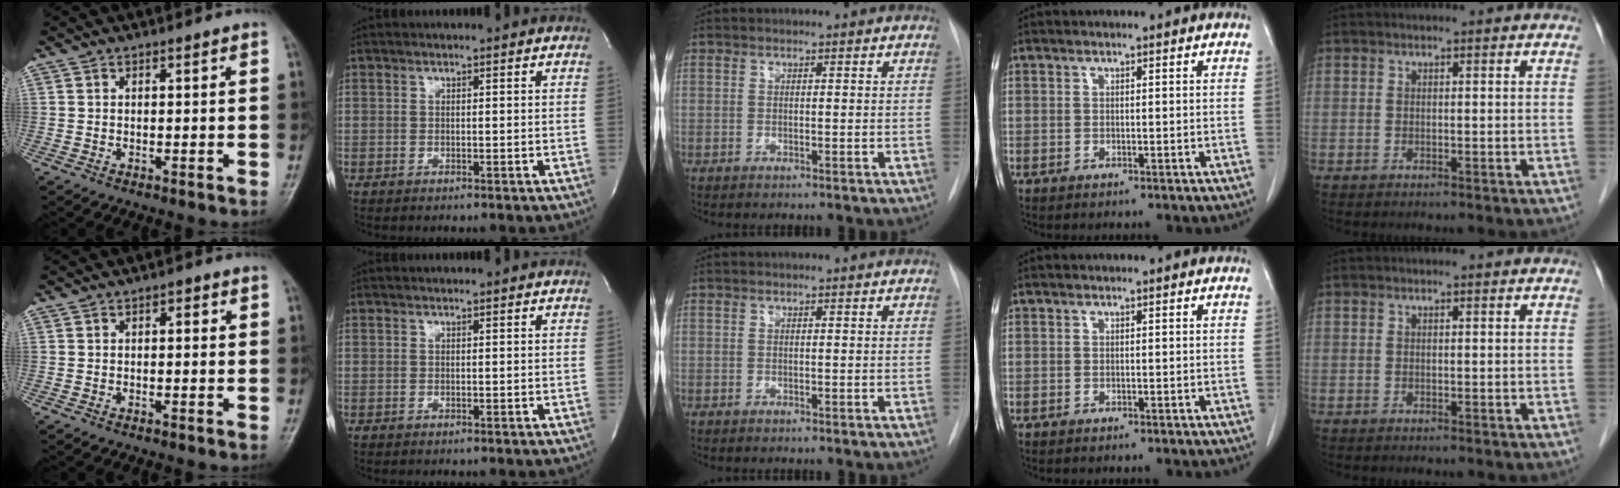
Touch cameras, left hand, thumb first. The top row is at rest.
{"thumb": {"total": 1.5, "force": [0.3, 0.9, 1.2], "torque": [-0.005, 0.003, -0.002]}}